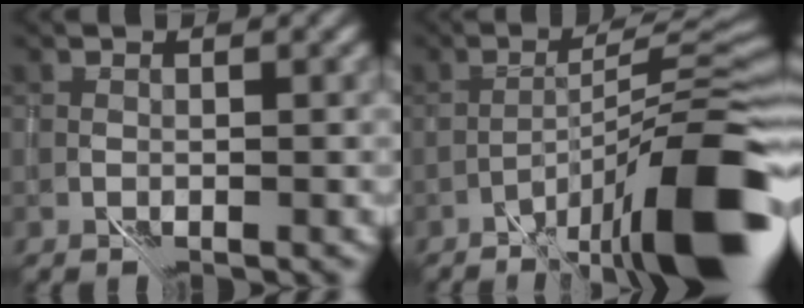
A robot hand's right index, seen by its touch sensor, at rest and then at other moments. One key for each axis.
{"total": 11.6, "fx": -5.8, "fy": 2.1, "fz": 9.9, "tx": -0.143, "ty": 0.023, "tz": -0.092}